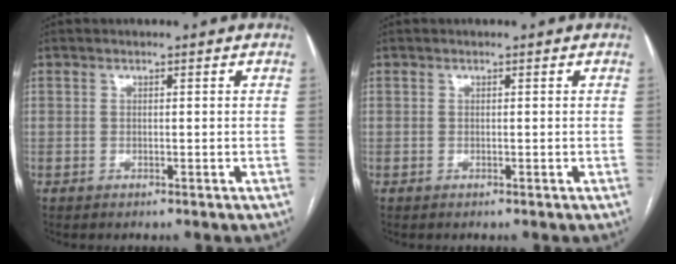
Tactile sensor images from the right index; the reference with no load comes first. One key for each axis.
{"total": 0.0}